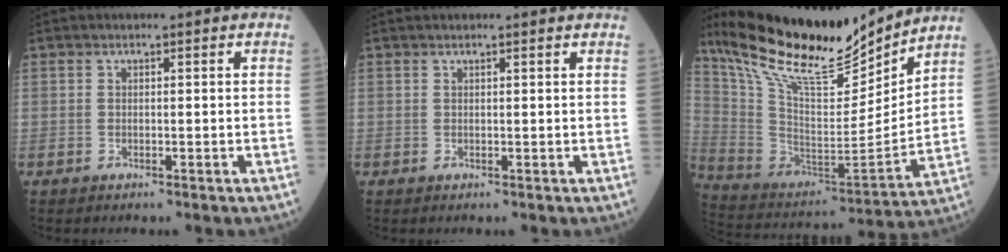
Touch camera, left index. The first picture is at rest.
{"total": 1.6, "force": [1.5, -0.3, 0.6], "torque": [-0.018, 0.007, 0.019]}
{"total": 22.2, "force": [18.6, 3.9, 11.5], "torque": [-0.219, -0.018, 0.329]}